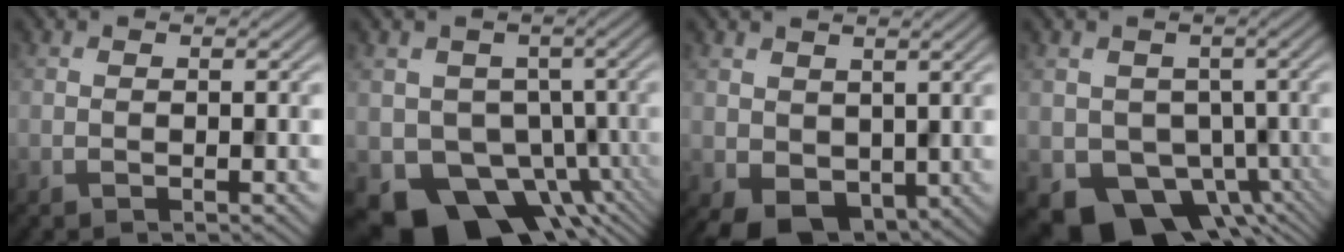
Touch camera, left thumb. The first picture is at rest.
{"total": 9.2, "force": [-3.6, 7.4, 4.0], "torque": [-0.052, -0.033, -0.060]}
{"total": 3.6, "force": [0.3, 3.0, 1.9], "torque": [-0.044, -0.015, 0.013]}
{"total": 7.9, "force": [-2.5, 6.6, 3.5], "torque": [-0.057, -0.041, -0.032]}